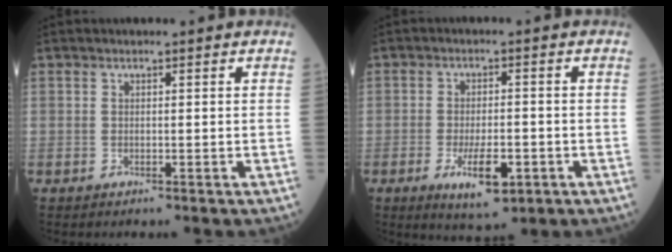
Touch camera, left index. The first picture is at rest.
{"total": 7.0, "force": [-2.9, 2.2, 5.9], "torque": [-0.107, -0.009, -0.039]}